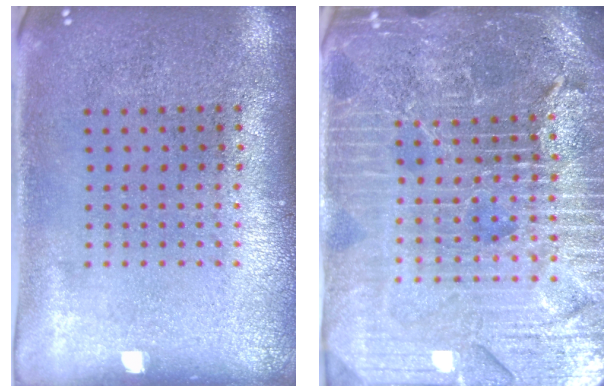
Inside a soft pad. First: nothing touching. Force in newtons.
{"total": 5.8, "press": 5.1, "slide": 2.6}